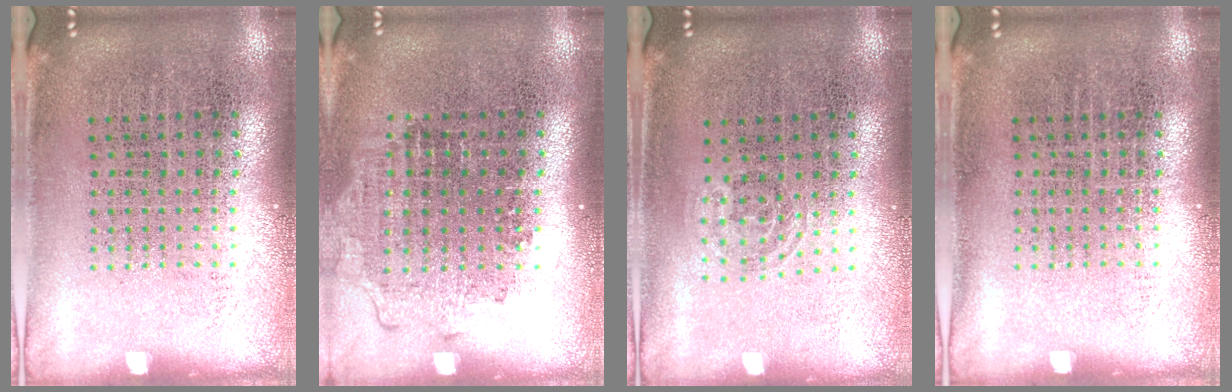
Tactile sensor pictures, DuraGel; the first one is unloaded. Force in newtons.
{"total": 1.2, "press": 1.1, "slide": 0.5}
{"total": 0.7, "press": 0.5, "slide": 0.5}
{"total": 0.0}